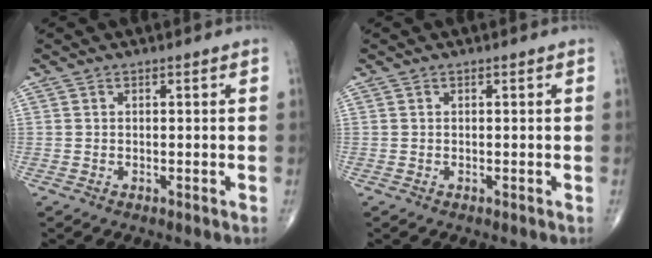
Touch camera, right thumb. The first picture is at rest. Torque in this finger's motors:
{"motor_torque": [0.00, 0.00, 0.00, 0.00, 0.00]}